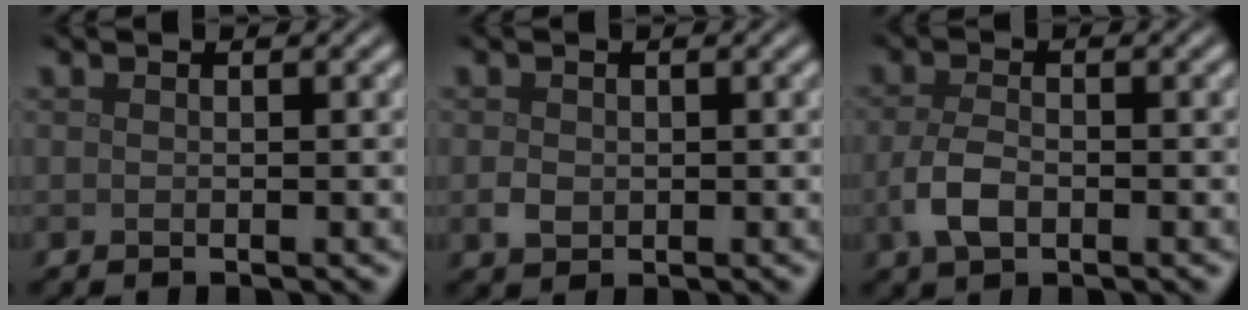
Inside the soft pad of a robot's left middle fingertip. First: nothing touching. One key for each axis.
{"total": 1.6, "fx": -0.2, "fy": 1.3, "fz": 0.8, "tx": -0.017, "ty": -0.005, "tz": -0.007}
{"total": 3.1, "fx": -1.0, "fy": 1.8, "fz": 2.3, "tx": -0.051, "ty": -0.002, "tz": -0.021}